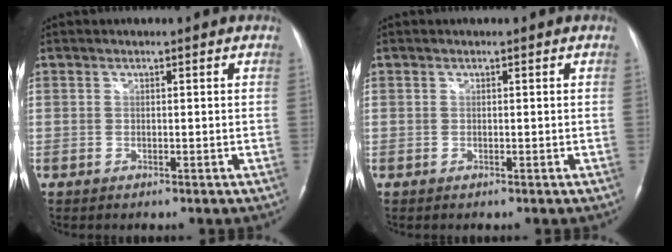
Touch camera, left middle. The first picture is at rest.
{"total": 0.0}